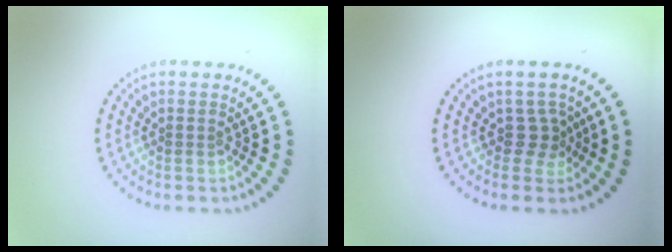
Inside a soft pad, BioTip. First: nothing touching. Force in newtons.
{"total": 1.9, "press": 1.3, "slide": 1.4}